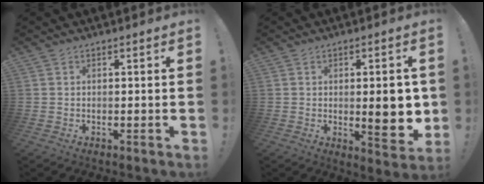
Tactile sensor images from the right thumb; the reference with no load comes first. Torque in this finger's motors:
{"motor_torque": [1.12, 2.50, 1.25, -0.75, 0.33]}